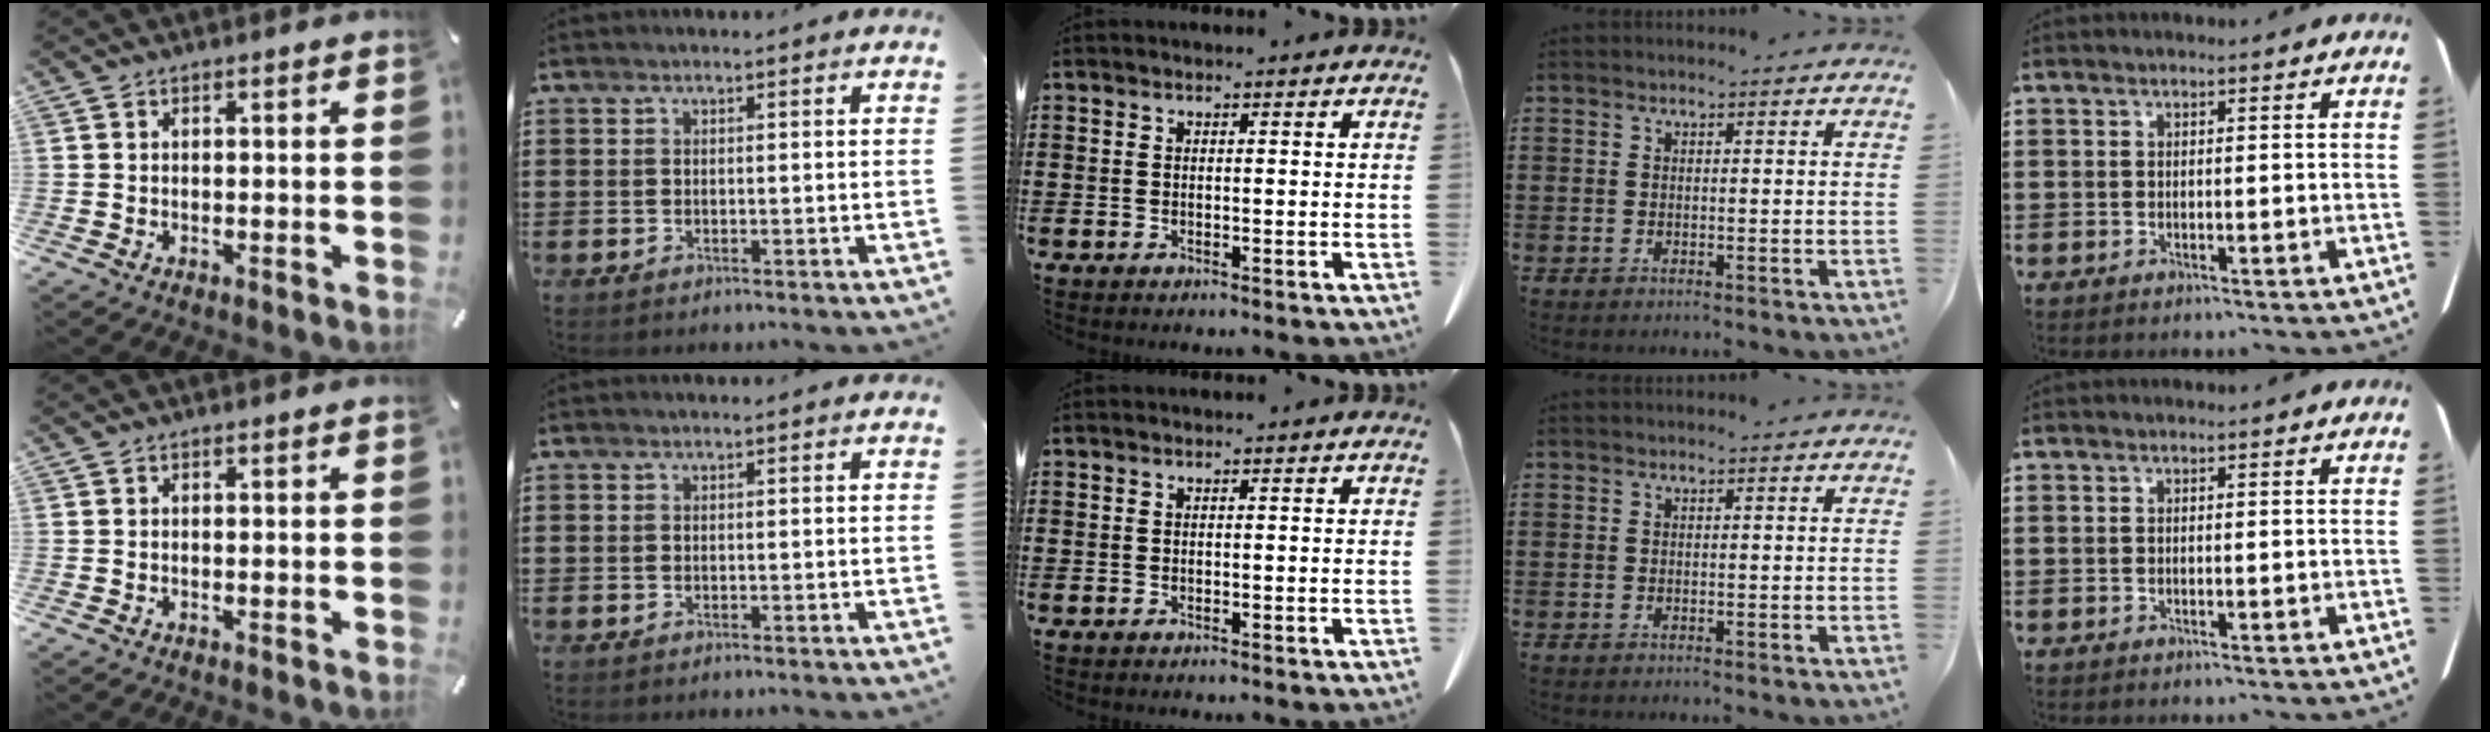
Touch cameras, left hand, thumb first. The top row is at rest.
{}